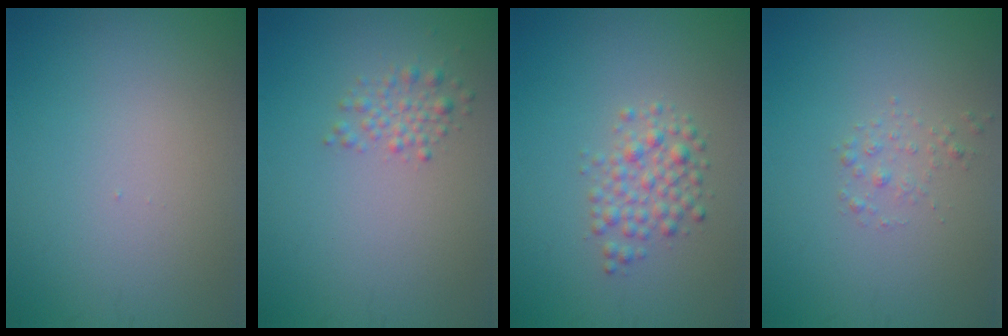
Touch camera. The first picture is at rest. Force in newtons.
{"total": 1.7, "press": 1.7, "slide": 0.1}
{"total": 2.6, "press": 2.6, "slide": 0.1}
{"total": 1.0, "press": 1.0, "slide": 0.0}